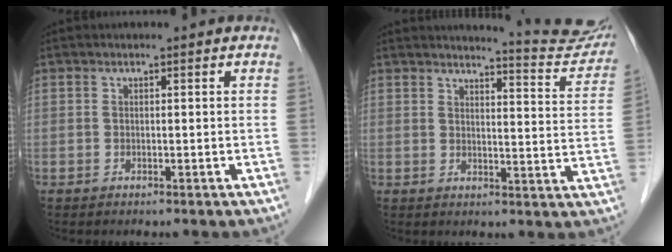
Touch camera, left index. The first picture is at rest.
{"total": 11.5, "force": [11.4, 0.0, 1.5], "torque": [-0.012, -0.065, 0.115]}